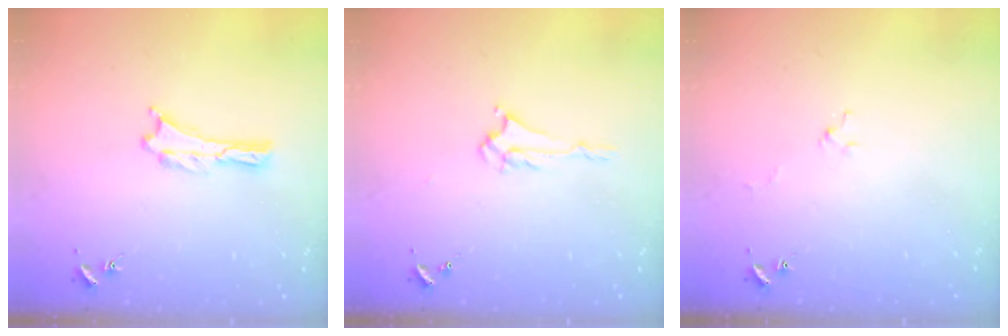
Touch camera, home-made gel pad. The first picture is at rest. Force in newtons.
{"total": 1.3, "press": 1.3, "slide": 0.2}
{"total": 2.0, "press": 2.0, "slide": 0.2}